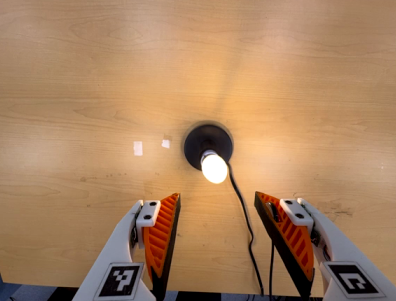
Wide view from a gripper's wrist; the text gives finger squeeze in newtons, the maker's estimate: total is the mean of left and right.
{"total": 0.0}